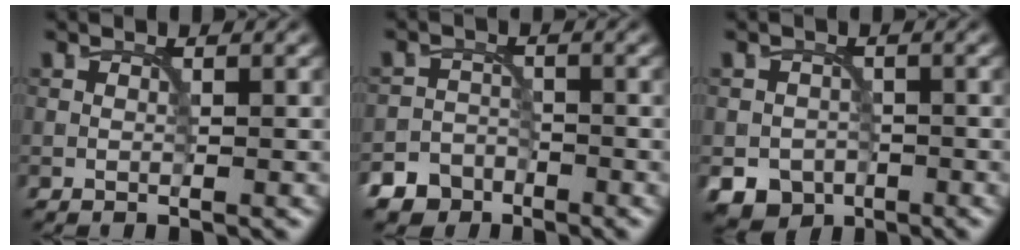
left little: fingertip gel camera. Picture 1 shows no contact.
{"total": 6.1, "force": [-4.8, 3.9, 0.6], "torque": [0.006, -0.012, -0.083]}
{"total": 4.4, "force": [-2.5, 3.4, 1.3], "torque": [-0.015, -0.011, -0.039]}